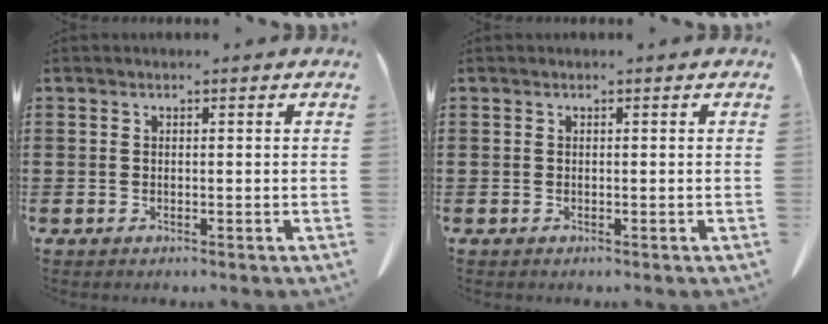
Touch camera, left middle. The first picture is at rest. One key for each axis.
{"total": 0.0}